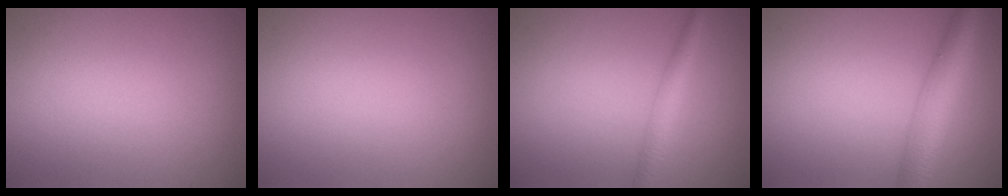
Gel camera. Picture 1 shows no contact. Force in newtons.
{"total": 0.0}
{"total": 2.3, "press": 2.3, "slide": 0.1}
{"total": 5.4, "press": 5.3, "slide": 0.2}